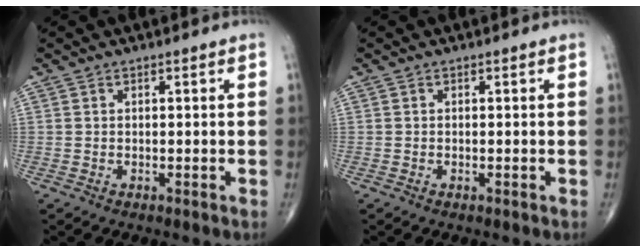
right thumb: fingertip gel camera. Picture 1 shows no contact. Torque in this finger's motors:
{"motor_torque": [-0.05, 0.13, -0.12, 0.00, -0.01]}